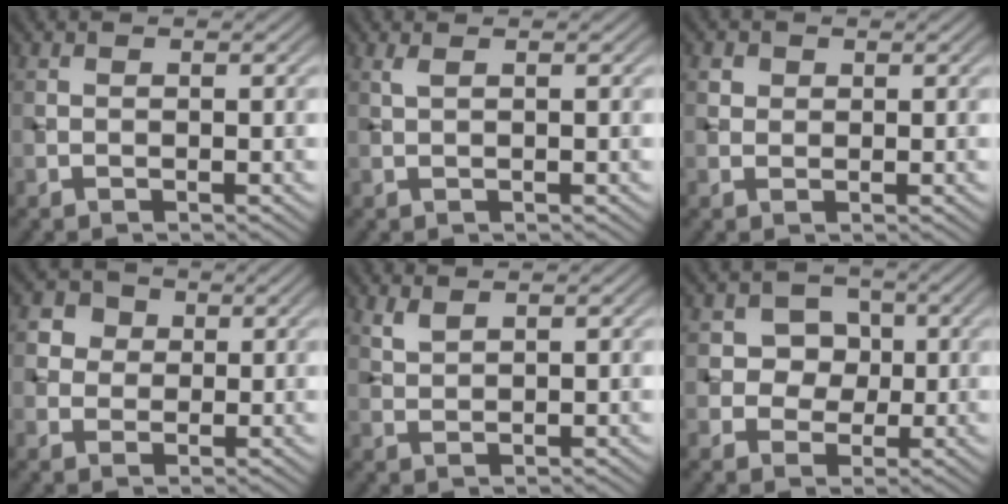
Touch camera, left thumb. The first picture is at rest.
{"total": 0.9, "force": [0.5, 0.1, 0.7], "torque": [-0.020, 0.006, 0.010]}
{"total": 1.6, "force": [0.8, 1.3, 0.5], "torque": [-0.011, -0.006, 0.015]}
{"total": 4.0, "force": [1.5, 3.4, 1.4], "torque": [-0.042, -0.004, 0.025]}
{"total": 1.8, "force": [1.5, 0.4, 0.9], "torque": [-0.030, 0.002, 0.035]}
{"total": 5.2, "force": [1.0, 4.8, 1.9], "torque": [-0.029, 0.008, 0.005]}